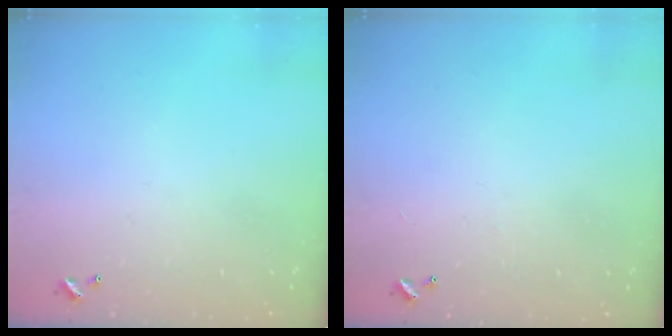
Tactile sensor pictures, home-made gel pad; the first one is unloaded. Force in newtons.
{"total": 0.6, "press": 0.2, "slide": 0.6}